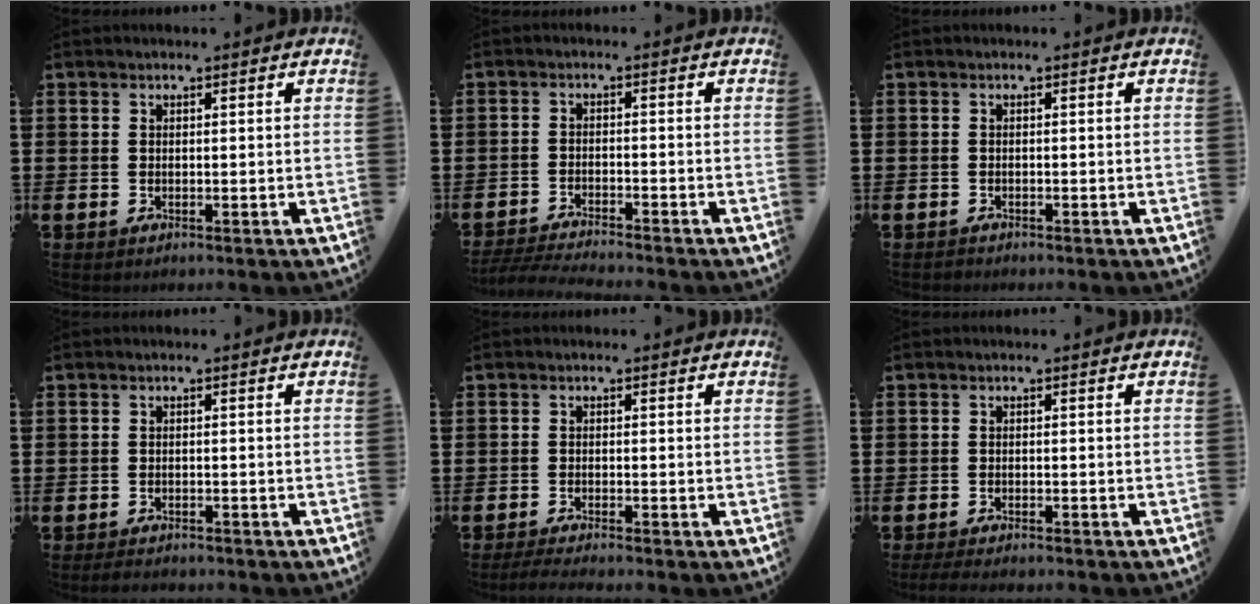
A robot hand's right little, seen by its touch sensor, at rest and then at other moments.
{"total": 2.3, "force": [-2.3, -0.1, 0.3], "torque": [-0.003, 0.004, -0.046]}
{"total": 0.0}
{"total": 1.3, "force": [-1.3, 0.1, 0.2], "torque": [-0.007, 0.001, -0.027]}
{"total": 1.5, "force": [-1.3, 0.0, 0.8], "torque": [-0.013, 0.001, -0.025]}
{"total": 1.5, "force": [-1.4, 0.1, 0.7], "torque": [-0.011, 0.002, -0.027]}